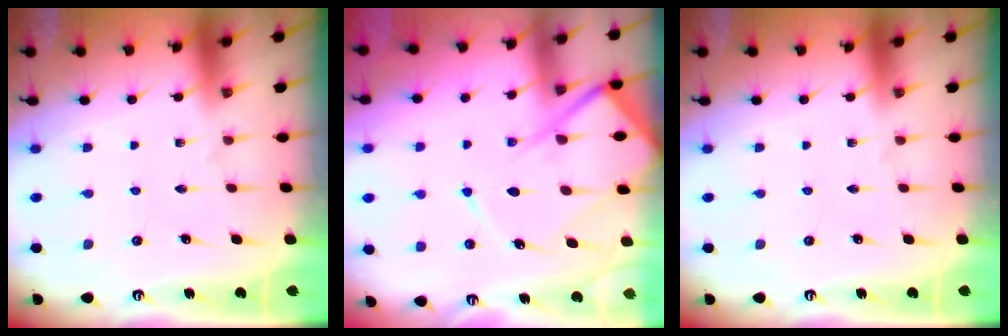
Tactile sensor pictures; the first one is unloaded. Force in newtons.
{"total": 12.7, "press": 12.7, "slide": 1.3}
{"total": 0.0}